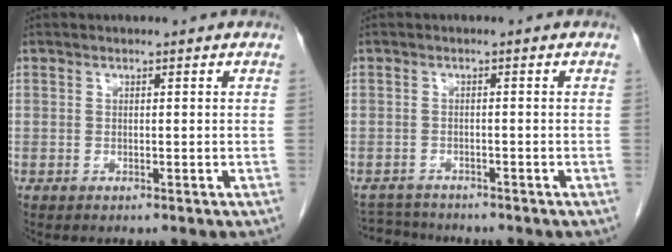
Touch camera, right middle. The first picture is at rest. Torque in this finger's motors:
{"motor_torque": [-0.62, -0.30, -0.07, -0.04]}